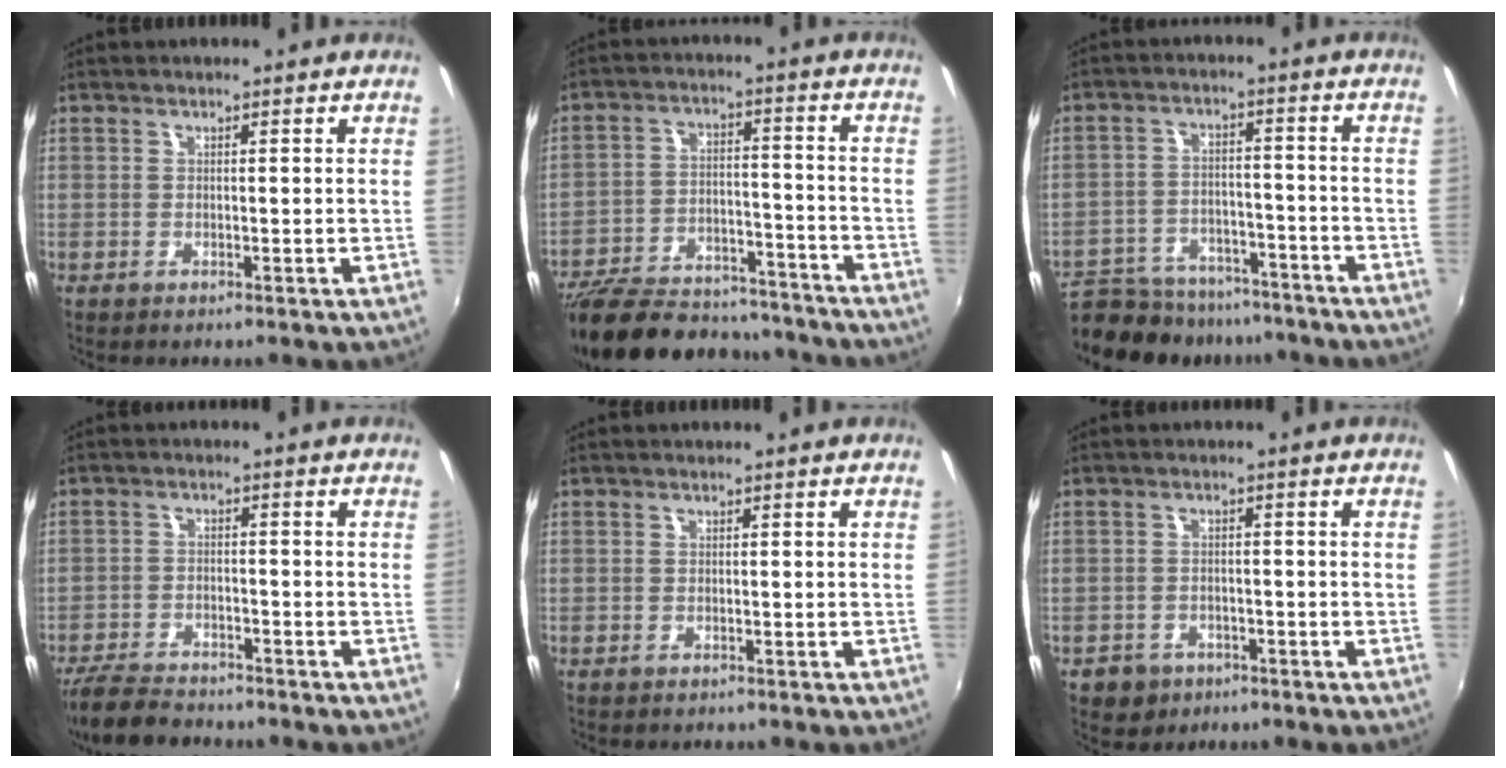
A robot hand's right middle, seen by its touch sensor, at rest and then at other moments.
{"total": 25.8, "force": [-21.7, 8.8, 10.8], "torque": [-0.224, -0.008, -0.307]}
{"total": 17.0, "force": [-14.4, 6.9, 5.8], "torque": [-0.142, 0.001, -0.205]}
{"total": 10.7, "force": [-9.3, 3.3, 4.0], "torque": [-0.113, -0.013, -0.157]}
{"total": 1.0, "force": [-0.9, 0.3, 0.3], "torque": [-0.009, -0.002, -0.012]}
{"total": 5.3, "force": [-3.1, 4.1, 1.4], "torque": [-0.049, 0.001, -0.043]}